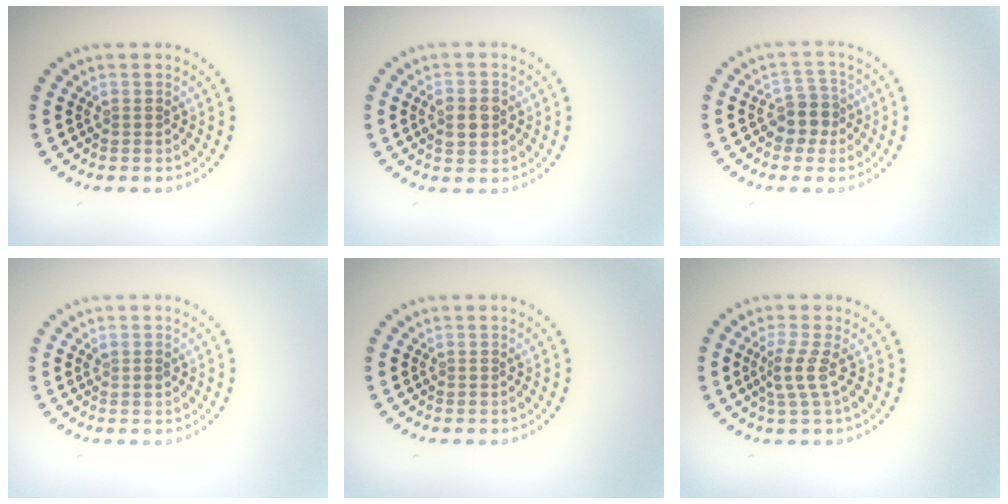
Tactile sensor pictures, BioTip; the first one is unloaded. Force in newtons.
{"total": 3.0, "press": 3.0, "slide": 0.2}
{"total": 2.6, "press": 2.3, "slide": 1.2}
{"total": 0.7, "press": 0.7, "slide": 0.2}
{"total": 0.0}
{"total": 2.3, "press": 1.5, "slide": 1.7}